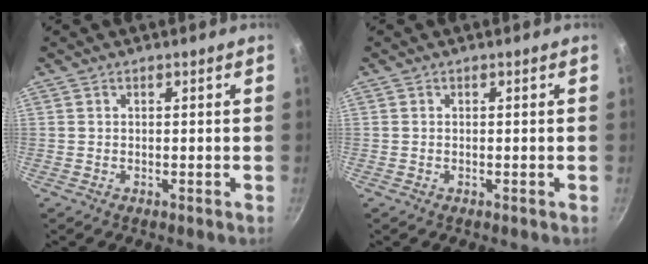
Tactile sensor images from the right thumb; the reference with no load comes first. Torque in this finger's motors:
{"motor_torque": [-0.15, -0.10, -0.24, -0.07, 0.05]}